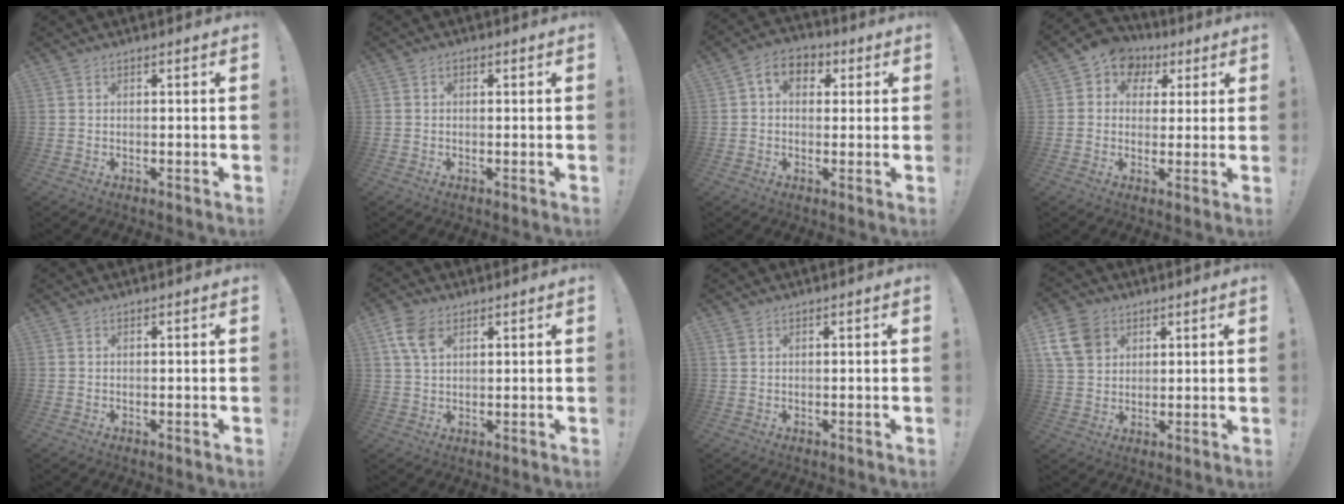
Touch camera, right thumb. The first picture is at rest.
{"total": 1.0, "force": [-0.4, 0.8, 0.5], "torque": [-0.008, 0.004, -0.008]}
{"total": 7.1, "force": [1.6, 5.5, 4.2], "torque": [-0.056, 0.002, 0.030]}
{"total": 6.8, "force": [1.4, 6.3, 2.2], "torque": [-0.024, -0.003, 0.031]}
{"total": 0.0}
{"total": 7.2, "force": [3.2, 4.4, 4.7], "torque": [-0.094, -0.002, 0.063]}
{"total": 1.0, "force": [0.5, 0.6, 0.5], "torque": [-0.014, 0.003, 0.011]}
{"total": 10.9, "force": [5.2, 8.1, 5.0], "torque": [-0.097, -0.019, 0.104]}